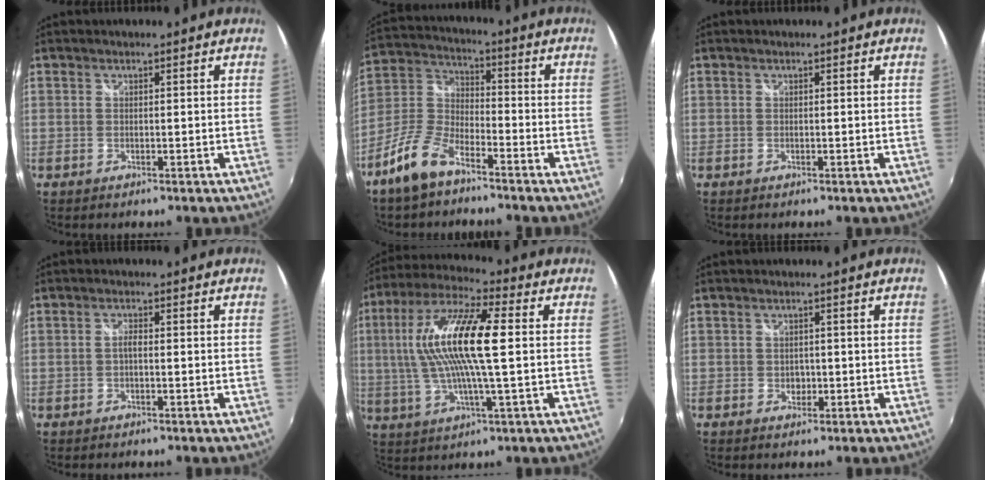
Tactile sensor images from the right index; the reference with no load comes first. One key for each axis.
{"total": 10.1, "fx": -6.8, "fy": 4.3, "fz": 6.1, "tx": -0.144, "ty": 0.009, "tz": -0.138}
{"total": 0.0}
{"total": 1.3, "fx": -0.3, "fy": 0.5, "fz": 1.1, "tx": -0.022, "ty": 0.005, "tz": -0.008}
{"total": 16.8, "fx": 1.8, "fy": 2.9, "fz": 16.4, "tx": -0.314, "ty": 0.013, "tz": 0.026}
{"total": 1.8, "fx": -0.3, "fy": 1.6, "fz": 0.7, "tx": -0.010, "ty": 0.000, "tz": -0.004}